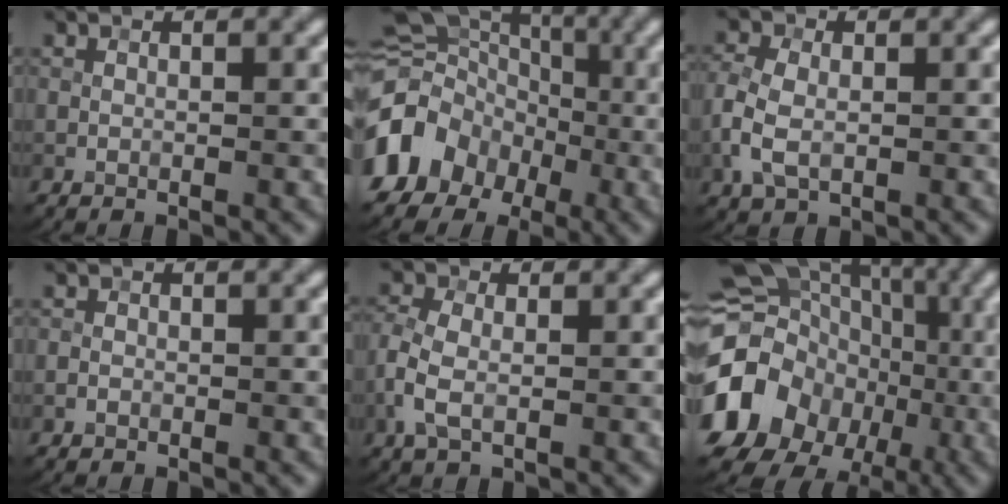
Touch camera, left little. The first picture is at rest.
{"total": 11.1, "force": [-4.0, 9.2, 4.6], "torque": [-0.102, -0.001, -0.077]}
{"total": 4.6, "force": [-0.8, 3.1, 3.3], "torque": [-0.084, 0.002, -0.021]}
{"total": 0.7, "force": [-0.3, 0.6, 0.1], "torque": [0.006, 0.003, -0.007]}
{"total": 3.7, "force": [-0.7, 2.3, 2.9], "torque": [-0.071, 0.003, -0.022]}
{"total": 16.3, "force": [-3.6, 13.9, 7.8], "torque": [-0.150, -0.002, -0.068]}